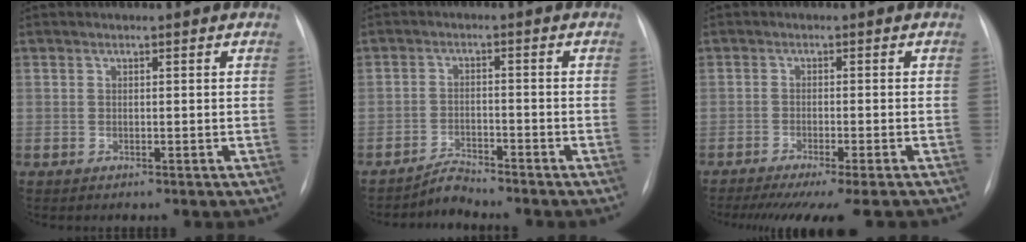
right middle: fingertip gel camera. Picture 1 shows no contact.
{"total": 2.8, "force": [-2.7, -0.4, -0.4], "torque": [0.007, -0.017, -0.050]}
{"total": 11.8, "force": [-10.1, 0.0, 6.2], "torque": [-0.079, -0.036, -0.142]}